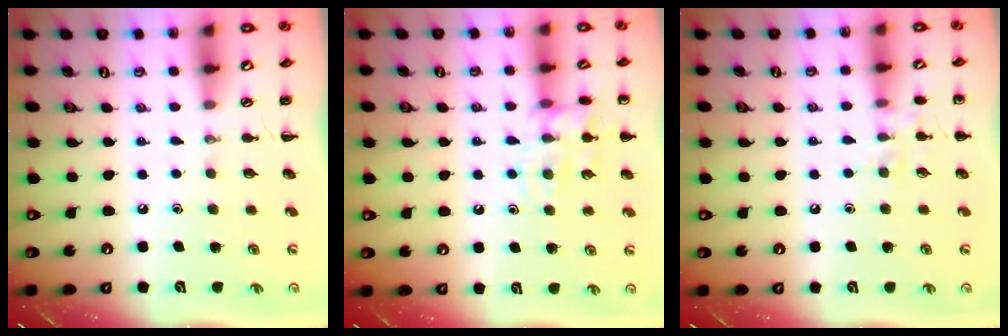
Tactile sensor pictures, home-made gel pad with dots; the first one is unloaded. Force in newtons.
{"total": 12.1, "press": 12.1, "slide": 0.7}
{"total": 7.5, "press": 7.2, "slide": 1.8}